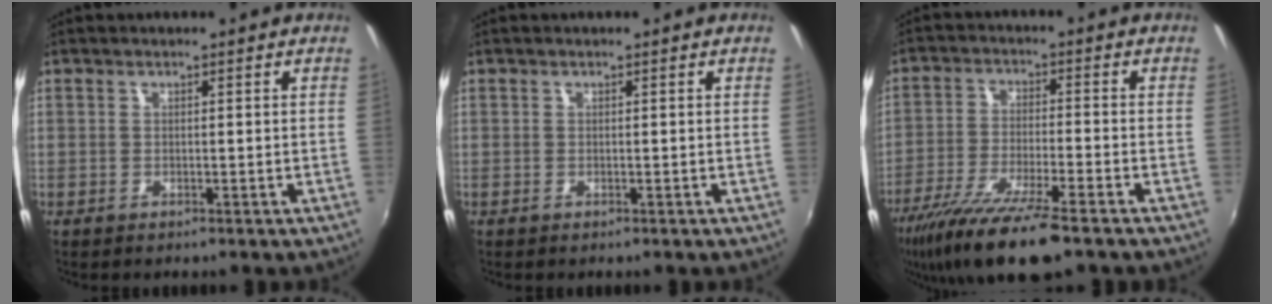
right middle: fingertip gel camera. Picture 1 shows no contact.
{"total": 0.0}
{"total": 14.8, "force": [-10.8, 1.7, 10.0], "torque": [-0.206, -0.043, -0.189]}